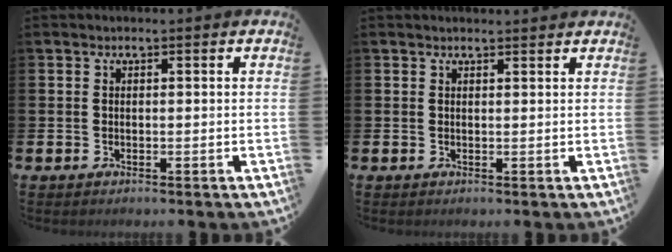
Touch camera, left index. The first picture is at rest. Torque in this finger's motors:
{"motor_torque": [0.00, -2.14, 0.00, 0.00]}